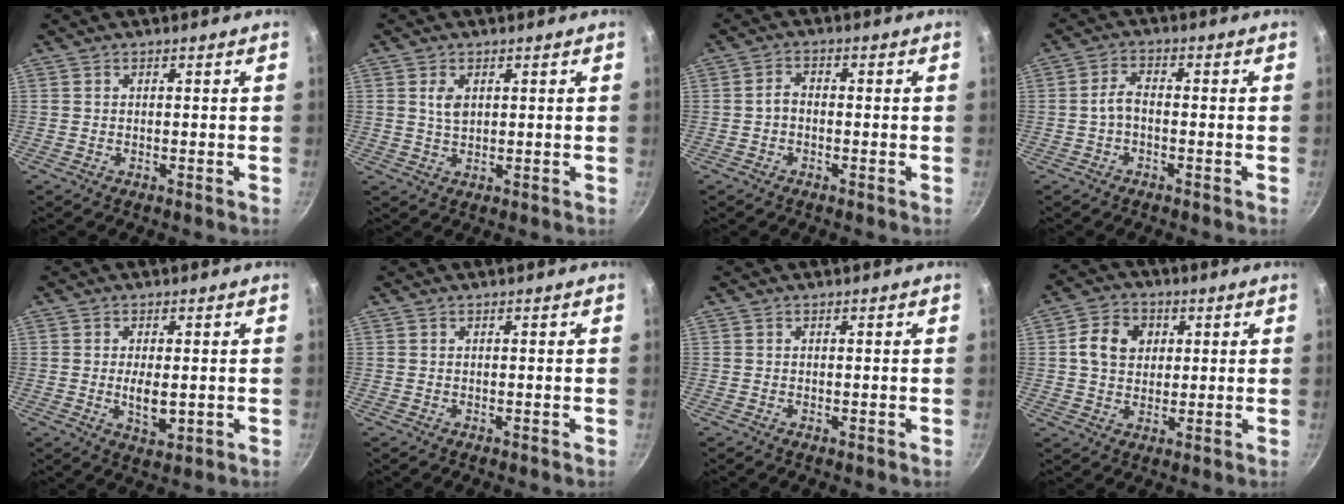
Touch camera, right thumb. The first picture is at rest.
{"total": 2.9, "force": [1.0, 1.7, 2.1], "torque": [-0.036, -0.007, 0.022]}
{"total": 2.5, "force": [-0.6, 1.8, 1.7], "torque": [-0.022, 0.013, -0.017]}
{"total": 3.5, "force": [-0.8, 2.0, 2.8], "torque": [-0.051, 0.018, -0.019]}
{"total": 4.9, "force": [-0.3, 2.3, 4.4], "torque": [-0.075, -0.011, -0.001]}
{"total": 0.0}
{"total": 0.0}
{"total": 8.7, "force": [1.8, 7.0, 4.9], "torque": [-0.064, 0.001, 0.028]}